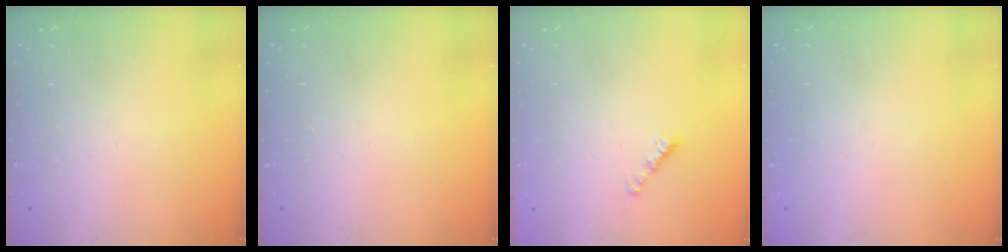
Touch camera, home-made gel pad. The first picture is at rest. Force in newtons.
{"total": 0.0}
{"total": 2.2, "press": 2.1, "slide": 0.7}
{"total": 0.8, "press": 0.7, "slide": 0.3}